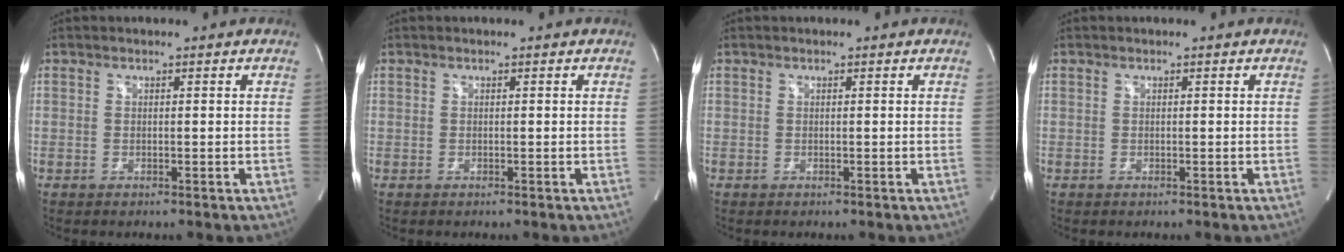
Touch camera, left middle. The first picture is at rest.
{"total": 0.0}
{"total": 0.0}
{"total": 0.0}